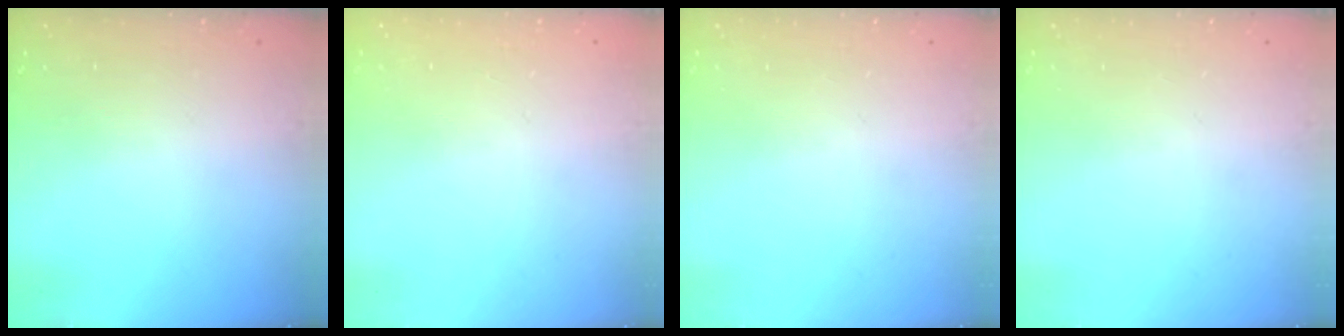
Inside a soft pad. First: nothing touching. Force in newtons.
{"total": 2.5, "press": 2.5, "slide": 0.2}
{"total": 0.0}
{"total": 0.0}